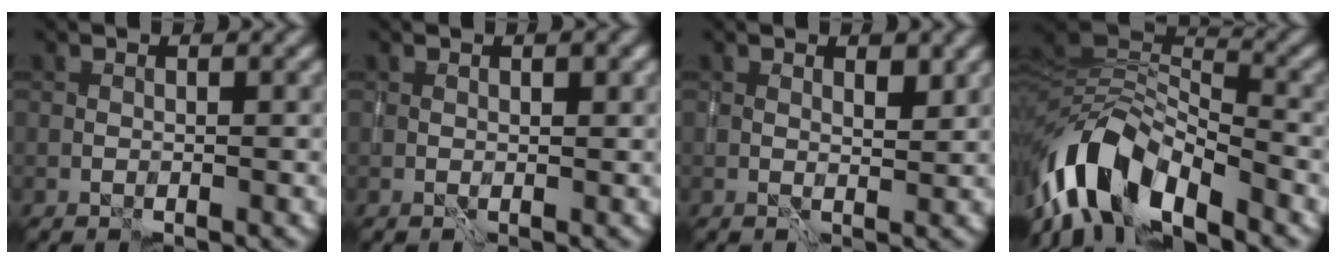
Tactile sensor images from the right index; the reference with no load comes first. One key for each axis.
{"total": 0.7, "fx": 0.3, "fy": 0.4, "fz": 0.5, "tx": -0.005, "ty": -0.003, "tz": 0.005}
{"total": 1.7, "fx": 1.0, "fy": 0.7, "fz": 1.2, "tx": -0.013, "ty": -0.004, "tz": 0.015}
{"total": 9.1, "fx": -5.6, "fy": 4.1, "fz": 5.8, "tx": -0.095, "ty": -0.001, "tz": -0.106}